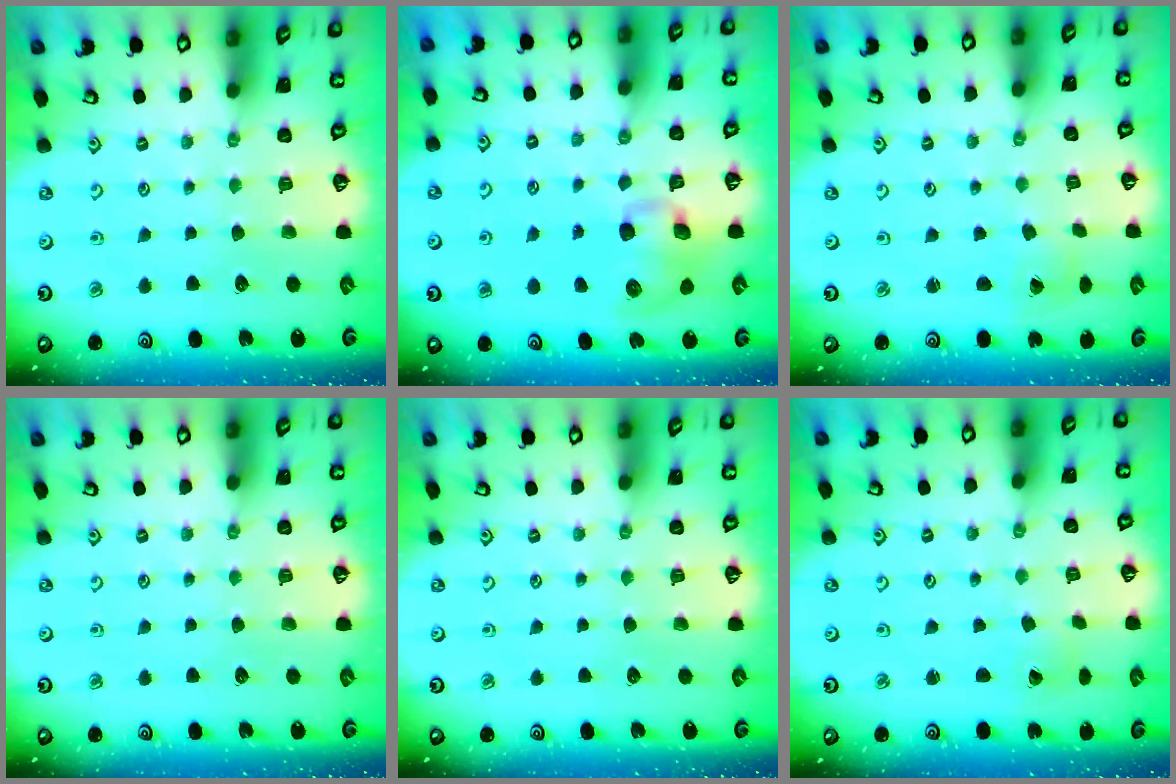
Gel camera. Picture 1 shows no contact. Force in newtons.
{"total": 9.5, "press": 9.4, "slide": 1.7}
{"total": 2.1, "press": 2.1, "slide": 0.1}
{"total": 0.0}
{"total": 0.0}
{"total": 0.5, "press": 0.5, "slide": 0.0}